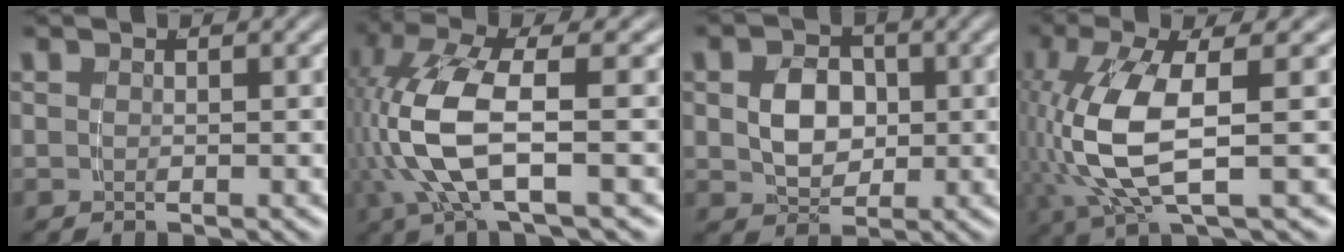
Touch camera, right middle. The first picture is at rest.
{"total": 6.8, "force": [-0.1, 2.3, 6.5], "torque": [-0.155, -0.014, 0.008]}
{"total": 3.7, "force": [0.2, 2.6, 2.6], "torque": [-0.042, -0.013, 0.015]}
{"total": 6.9, "force": [-0.1, 2.1, 6.6], "torque": [-0.157, -0.012, 0.012]}